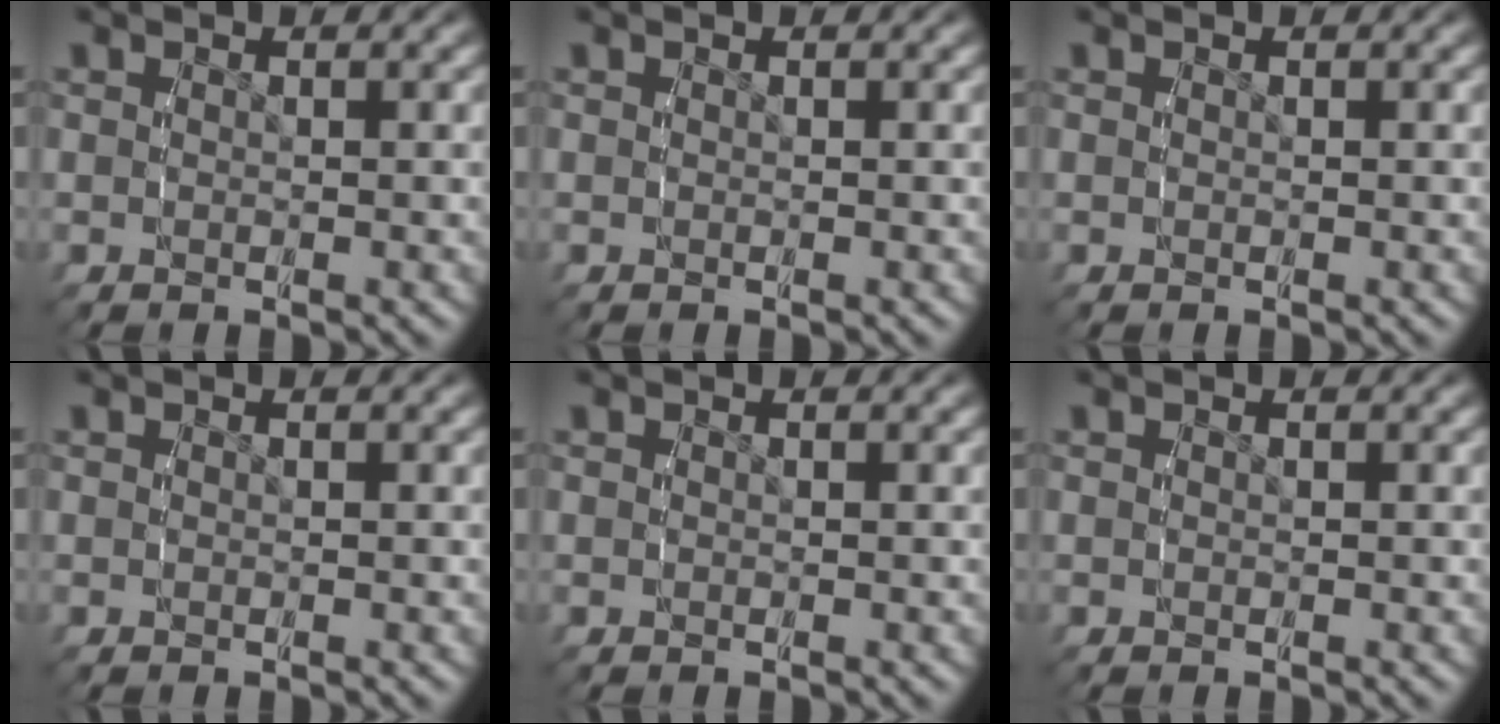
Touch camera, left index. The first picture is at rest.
{"total": 0.0}
{"total": 0.0}
{"total": 0.0}
{"total": 0.0}
{"total": 0.0}